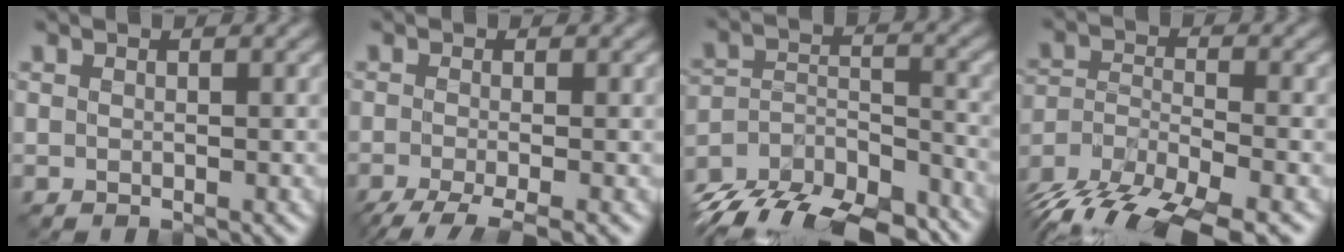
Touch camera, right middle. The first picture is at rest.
{"total": 5.2, "force": [-3.2, 1.3, 3.8], "torque": [-0.059, -0.011, -0.063]}
{"total": 16.4, "force": [-13.8, 6.7, 5.8], "torque": [-0.115, -0.009, -0.196]}
{"total": 11.4, "force": [-9.0, 4.0, 5.6], "torque": [-0.111, -0.029, -0.153]}